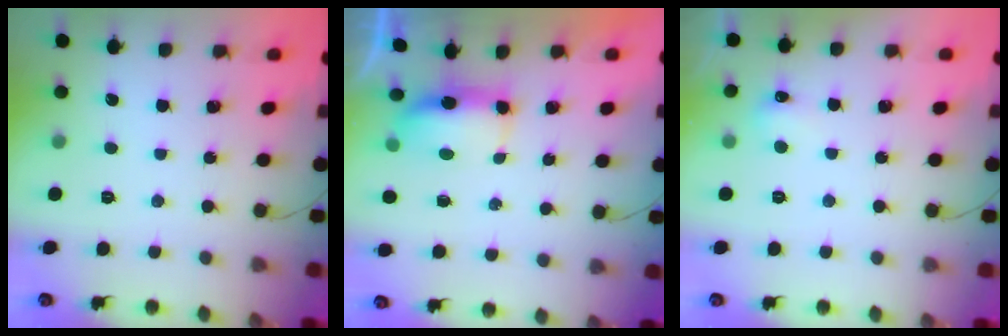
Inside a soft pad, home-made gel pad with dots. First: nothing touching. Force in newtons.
{"total": 6.1, "press": 6.1, "slide": 0.6}
{"total": 4.9, "press": 4.8, "slide": 0.9}